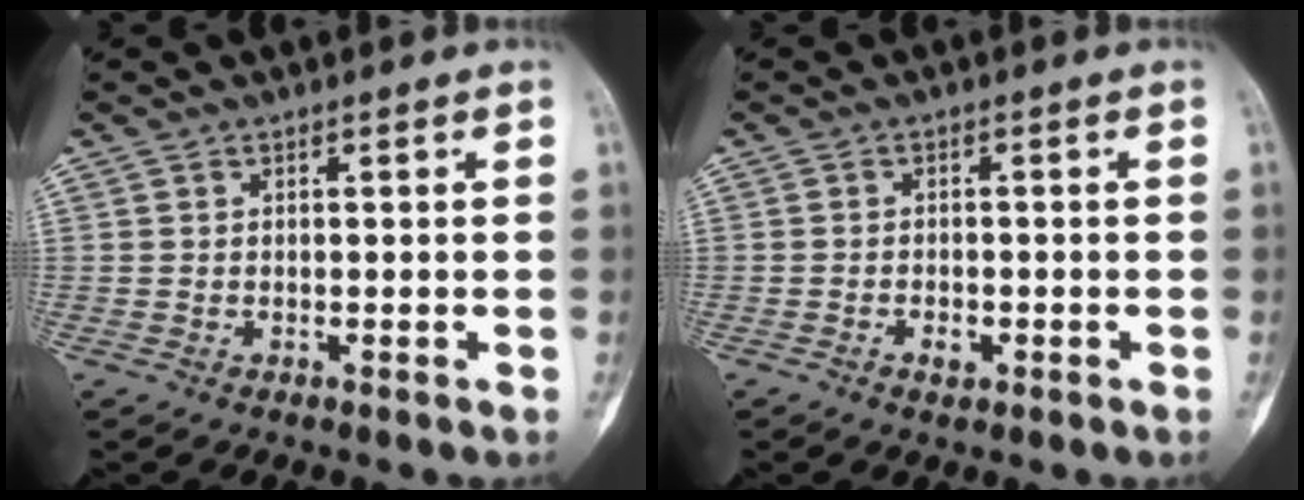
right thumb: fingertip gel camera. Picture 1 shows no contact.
{"total": 2.1, "force": [-1.0, 1.2, 1.3], "torque": [-0.019, 0.006, -0.014]}